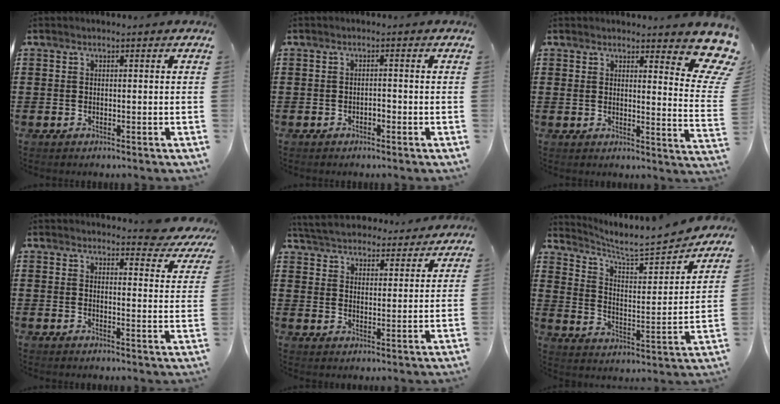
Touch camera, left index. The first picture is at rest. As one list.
[{"total": 1.0, "force": [-0.8, 0.4, 0.4], "torque": [-0.014, -0.001, -0.016]}, {"total": 6.6, "force": [5.1, 1.4, 3.9], "torque": [-0.047, -0.032, 0.084]}, {"total": 4.5, "force": [4.2, 0.2, 1.5], "torque": [-0.028, -0.022, 0.074]}, {"total": 4.9, "force": [4.8, 0.6, 0.2], "torque": [-0.030, -0.030, 0.083]}, {"total": 5.3, "force": [5.1, 0.2, 1.6], "torque": [-0.059, -0.044, 0.078]}]